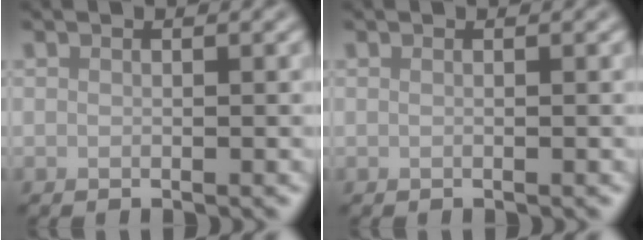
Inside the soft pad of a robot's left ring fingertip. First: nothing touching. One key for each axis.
{"total": 0.6, "fx": 0.2, "fy": 0.3, "fz": 0.5, "tx": -0.004, "ty": -0.001, "tz": -0.004}